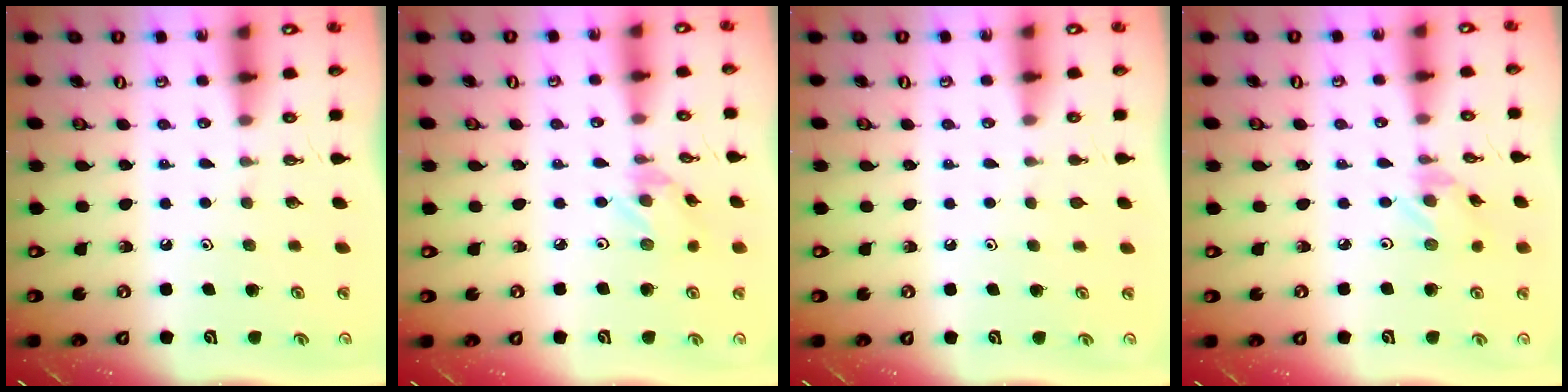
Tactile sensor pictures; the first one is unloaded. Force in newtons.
{"total": 1.3, "press": 1.3, "slide": 0.1}
{"total": 0.6, "press": 0.6, "slide": 0.2}
{"total": 1.3, "press": 1.3, "slide": 0.1}